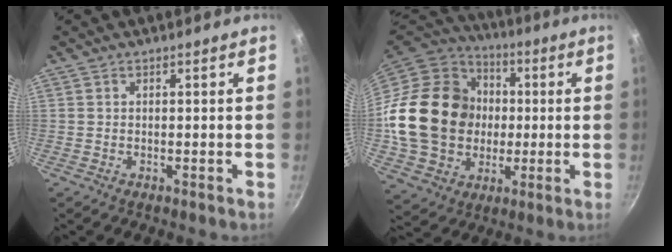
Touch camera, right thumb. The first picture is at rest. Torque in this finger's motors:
{"motor_torque": [0.78, 3.42, 1.81, -0.48, 0.49]}